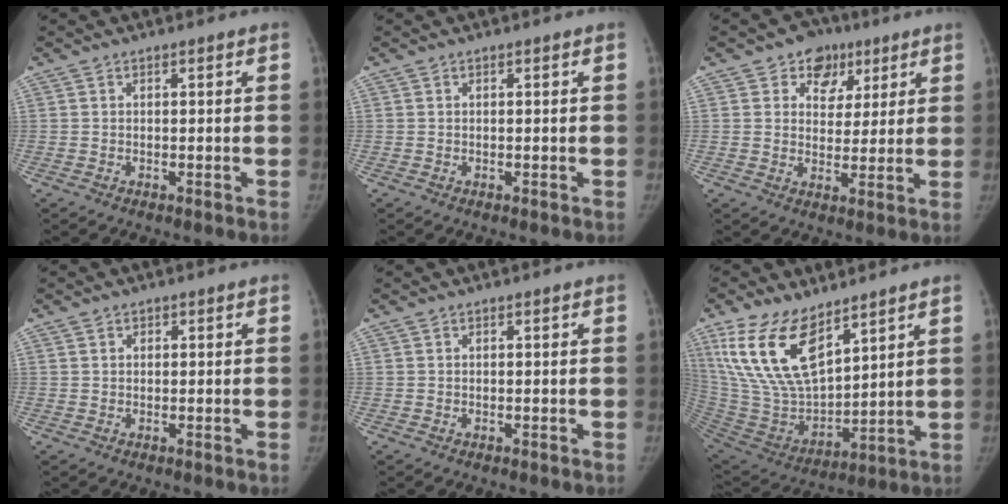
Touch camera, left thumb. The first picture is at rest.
{"total": 0.0}
{"total": 8.1, "force": [4.4, 6.4, 2.5], "torque": [0.007, -0.011, 0.062]}
{"total": 1.0, "force": [0.4, 0.9, 0.2], "torque": [0.005, 0.000, 0.005]}
{"total": 0.0}
{"total": 19.6, "force": [11.7, 9.1, 12.7], "torque": [-0.229, -0.060, 0.242]}